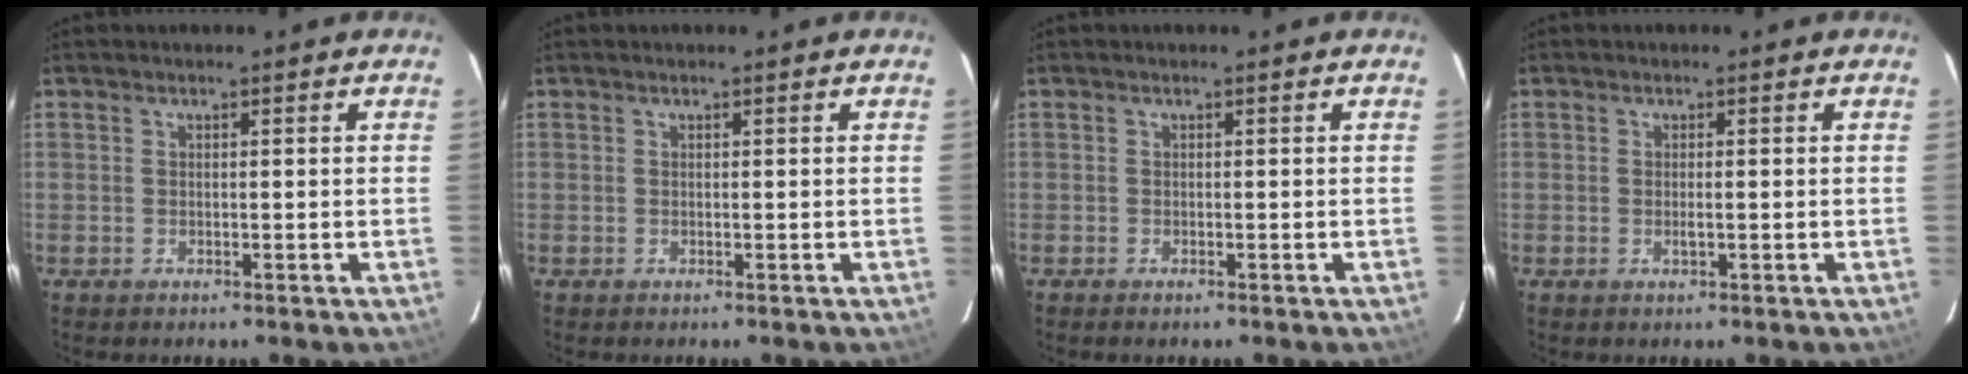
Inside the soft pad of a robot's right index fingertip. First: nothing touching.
{"total": 0.0}
{"total": 0.5, "force": [-0.5, 0.2, 0.2], "torque": [-0.007, -0.002, -0.010]}
{"total": 1.1, "force": [-0.3, 0.1, 1.0], "torque": [-0.019, -0.002, -0.004]}